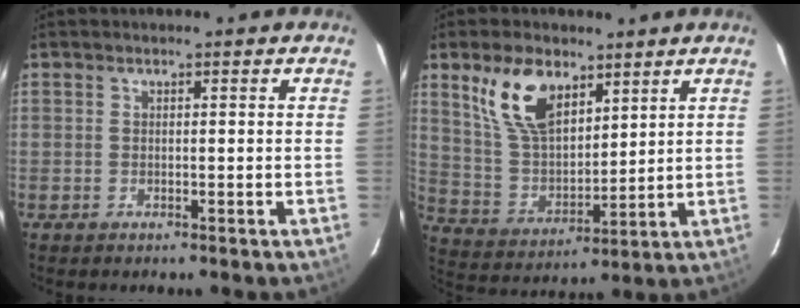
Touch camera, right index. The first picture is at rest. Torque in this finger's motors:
{"motor_torque": [0.51, 0.35, 0.56, 0.13]}